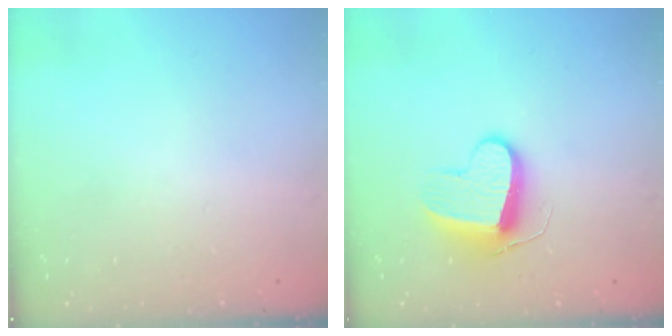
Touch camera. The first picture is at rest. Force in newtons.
{"total": 9.9, "press": 9.9, "slide": 0.6}